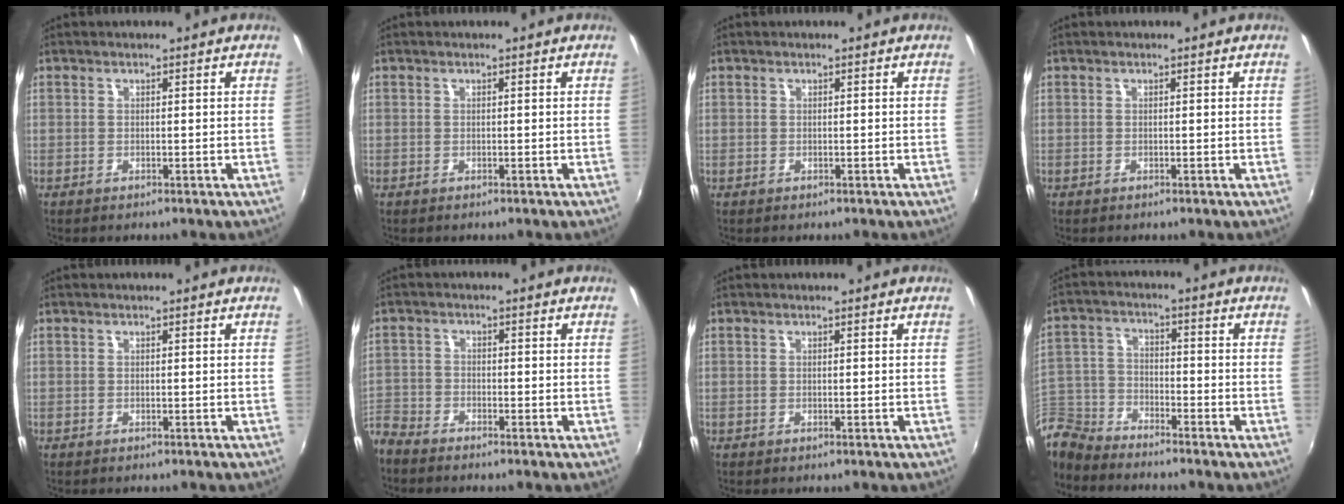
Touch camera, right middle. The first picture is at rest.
{"total": 0.0}
{"total": 0.7, "force": [-0.1, 0.7, -0.1], "torque": [0.000, 0.003, 0.000]}
{"total": 0.0}
{"total": 0.0}
{"total": 6.2, "force": [-5.3, 3.1, 1.1], "torque": [-0.048, -0.004, -0.114]}
{"total": 0.0}
{"total": 9.7, "force": [-8.2, 4.5, 2.5], "torque": [-0.071, 0.008, -0.164]}